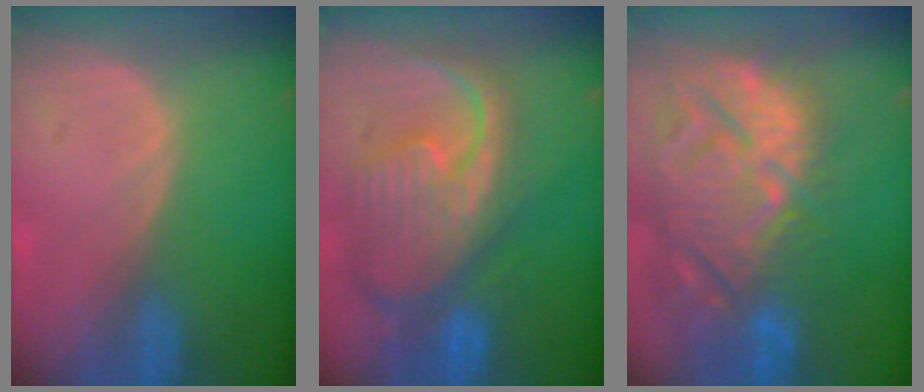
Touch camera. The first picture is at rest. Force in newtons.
{"total": 12.4, "press": 10.7, "slide": 6.4}
{"total": 15.2, "press": 13.0, "slide": 7.8}